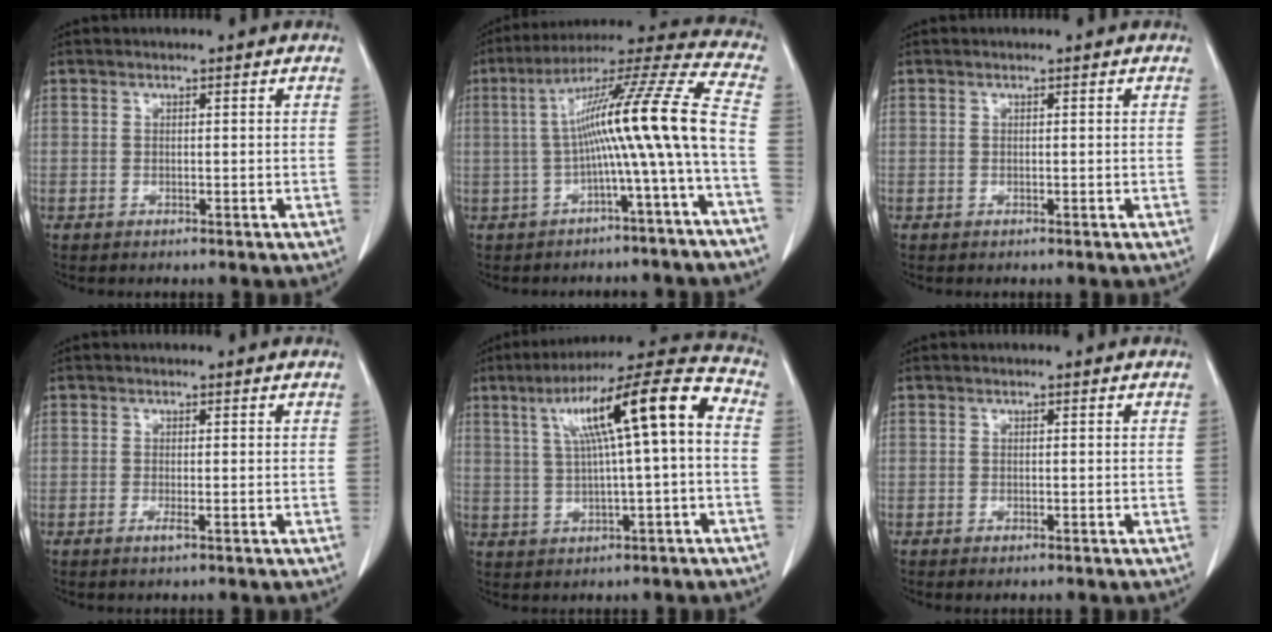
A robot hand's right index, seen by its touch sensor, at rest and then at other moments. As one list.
[{"total": 16.2, "force": [-2.4, -1.2, 15.9], "torque": [-0.251, 0.034, -0.045]}, {"total": 0.0}, {"total": 1.6, "force": [-0.6, 0.4, 1.4], "torque": [-0.025, -0.001, -0.009]}, {"total": 15.8, "force": [2.6, 1.9, 15.4], "torque": [-0.246, 0.045, 0.044]}, {"total": 1.1, "force": [-0.4, 0.6, 0.8], "torque": [-0.018, -0.002, -0.003]}]